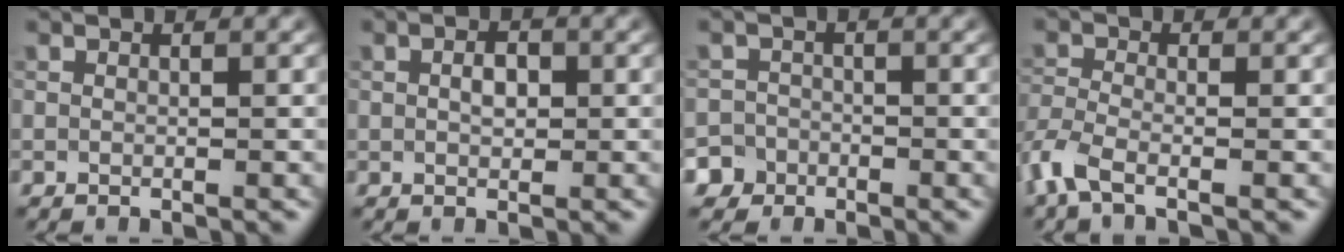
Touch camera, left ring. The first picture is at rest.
{"total": 1.5, "force": [0.0, 1.0, 1.2], "torque": [-0.021, 0.002, -0.002]}
{"total": 4.6, "force": [-3.2, 3.3, 0.1], "torque": [0.017, -0.009, -0.059]}
{"total": 3.4, "force": [-2.4, 1.0, 2.2], "torque": [-0.059, -0.011, -0.065]}